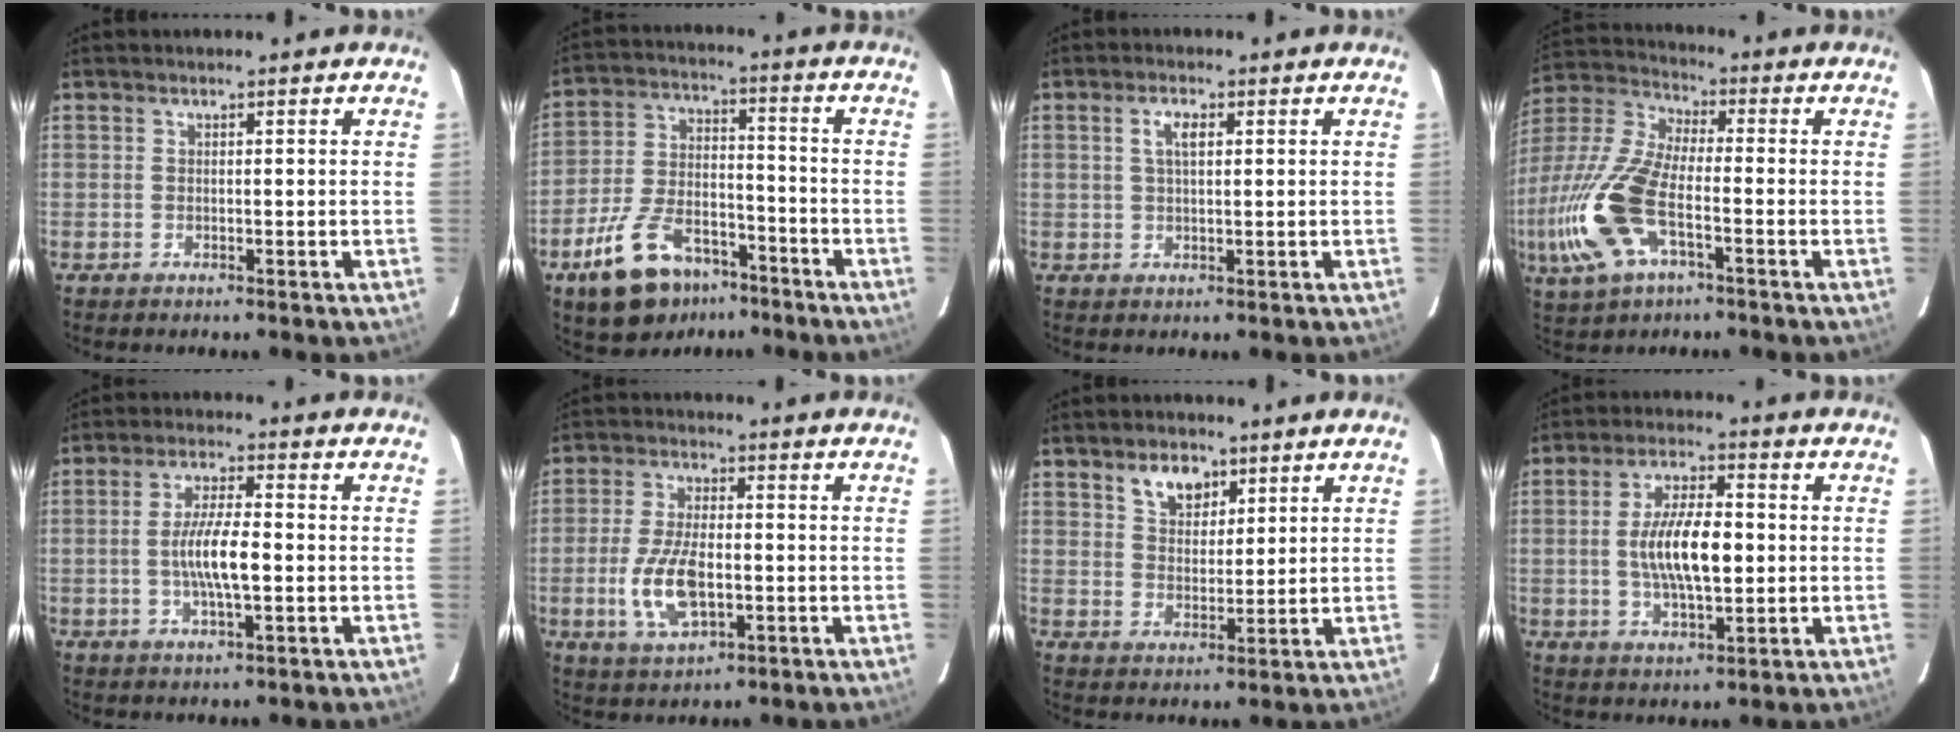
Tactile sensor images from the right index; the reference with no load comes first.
{"total": 16.1, "force": [-10.2, 8.4, 9.2], "torque": [-0.191, 0.002, -0.163]}
{"total": 3.1, "force": [0.9, 1.3, 2.6], "torque": [-0.051, 0.007, 0.016]}
{"total": 18.4, "force": [-5.9, 7.7, 15.6], "torque": [-0.357, -0.014, -0.117]}
{"total": 8.3, "force": [-1.4, 1.6, 8.0], "torque": [-0.152, 0.000, -0.025]}
{"total": 10.7, "force": [-2.5, 5.1, 9.1], "torque": [-0.192, -0.007, -0.042]}
{"total": 6.1, "force": [3.7, 3.7, 3.1], "torque": [-0.044, 0.006, 0.069]}
{"total": 11.2, "force": [-0.2, 4.3, 10.3], "torque": [-0.193, 0.002, -0.001]}